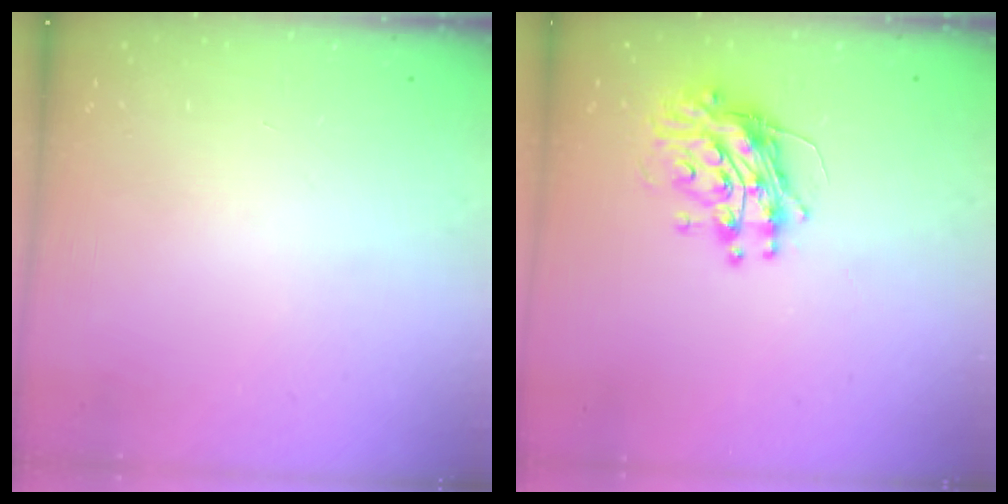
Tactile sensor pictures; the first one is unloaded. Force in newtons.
{"total": 11.4, "press": 11.3, "slide": 1.1}